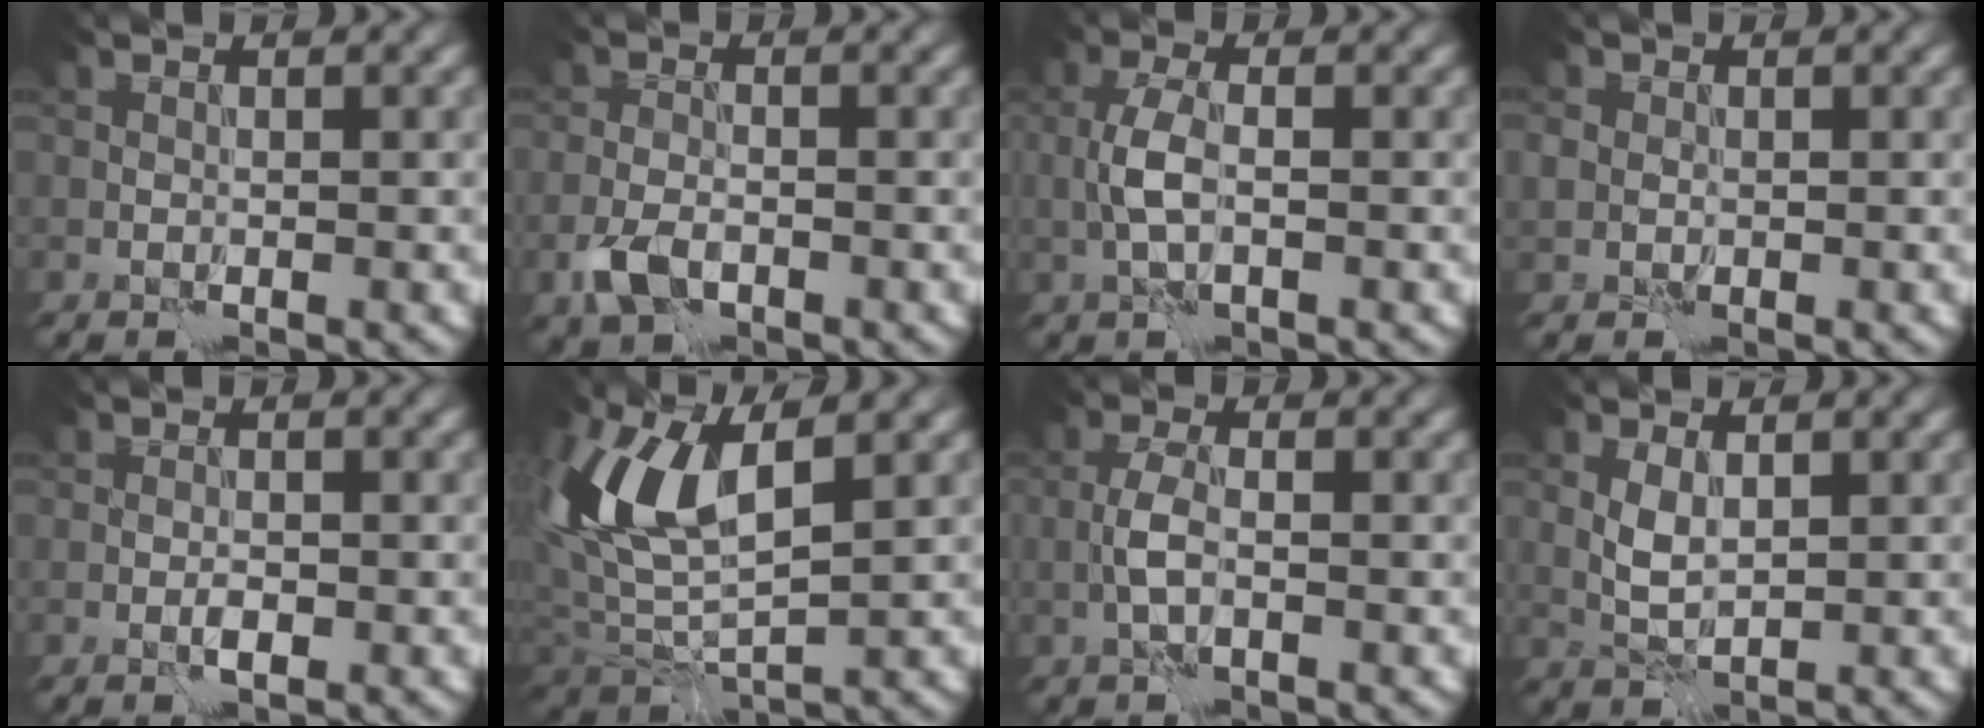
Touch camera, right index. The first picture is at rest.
{"total": 2.7, "force": [-1.5, 1.5, 1.7], "torque": [-0.036, -0.004, -0.032]}
{"total": 2.5, "force": [-0.3, 0.8, 2.4], "torque": [-0.052, 0.003, -0.009]}
{"total": 1.0, "force": [0.0, 1.0, 0.2], "torque": [0.000, -0.003, 0.000]}
{"total": 0.9, "force": [-0.4, 0.2, 0.7], "torque": [-0.012, 0.000, -0.009]}
{"total": 7.9, "force": [3.0, 3.5, 6.4], "torque": [-0.152, -0.007, 0.056]}
{"total": 1.9, "force": [-0.6, 0.4, 1.7], "torque": [-0.037, 0.004, -0.016]}
{"total": 1.6, "force": [0.7, 0.7, 1.3], "torque": [-0.033, -0.001, 0.017]}